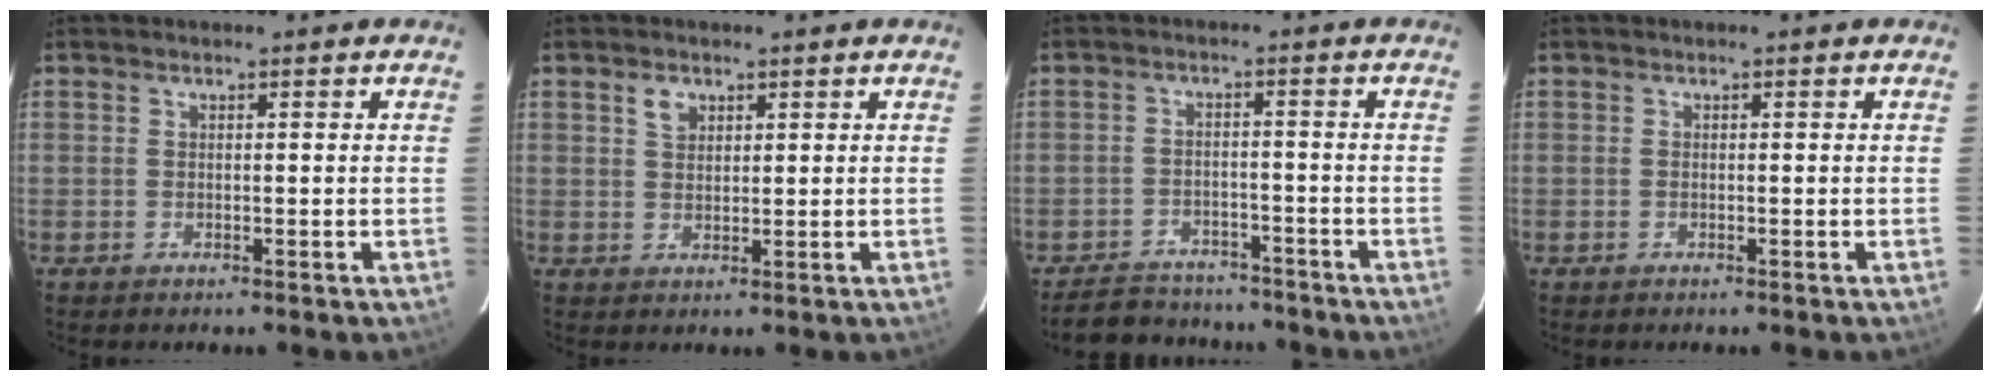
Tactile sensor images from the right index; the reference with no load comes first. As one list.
[{"total": 2.8, "force": [1.5, 1.9, 1.3], "torque": [-0.019, 0.008, 0.029]}, {"total": 11.1, "force": [-9.6, 4.7, 2.9], "torque": [-0.080, 0.013, -0.131]}, {"total": 0.0}]